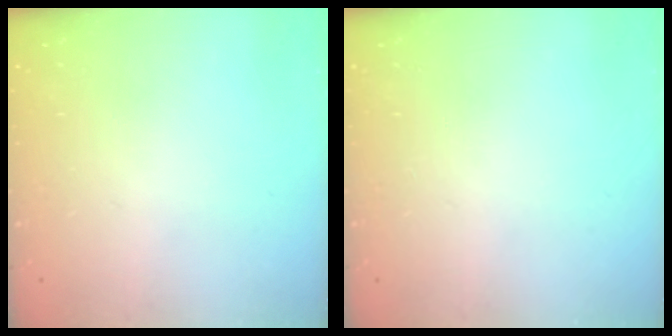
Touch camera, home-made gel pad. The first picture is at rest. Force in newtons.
{"total": 0.0}